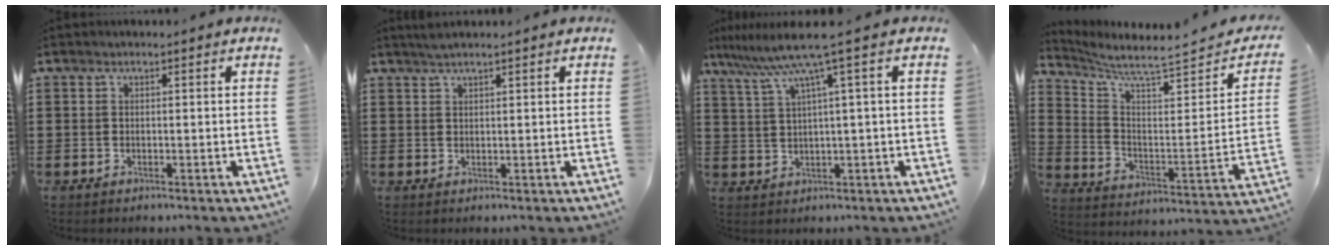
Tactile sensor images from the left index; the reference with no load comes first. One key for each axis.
{"total": 1.6, "fx": 1.3, "fy": 0.0, "fz": 0.8, "tx": -0.018, "ty": -0.001, "tz": 0.025}
{"total": 7.2, "fx": 3.2, "fy": -0.6, "fz": 6.4, "tx": -0.141, "ty": -0.019, "tz": 0.049}
{"total": 5.7, "fx": 5.0, "fy": 0.3, "fz": 2.7, "tx": -0.079, "ty": -0.046, "tz": 0.079}